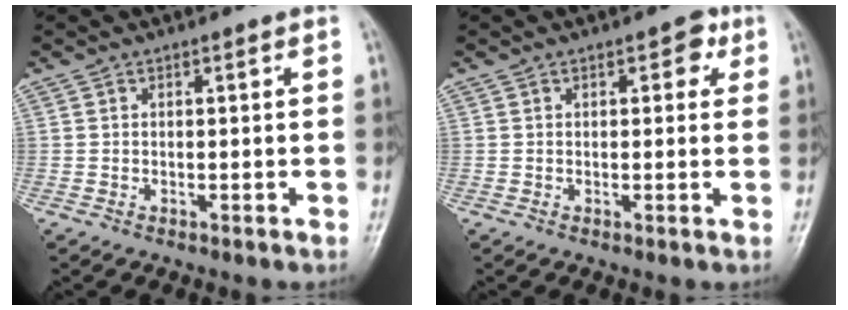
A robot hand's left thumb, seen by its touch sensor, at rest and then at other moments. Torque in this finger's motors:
{"motor_torque": [-0.17, 0.02, -0.02, -0.04, 0.02]}